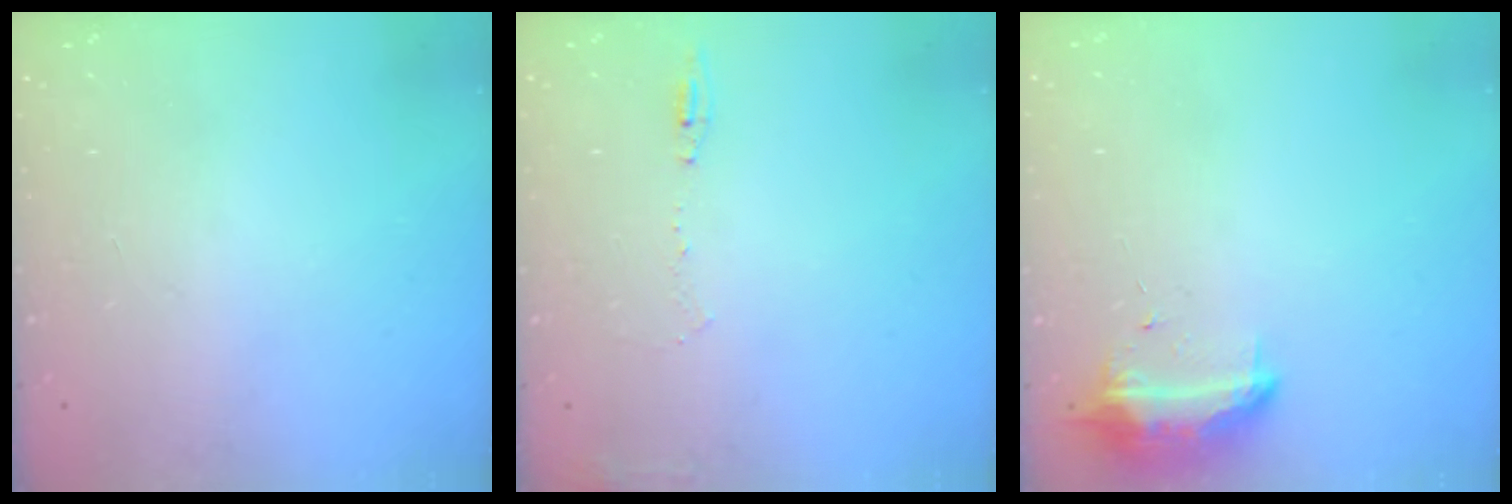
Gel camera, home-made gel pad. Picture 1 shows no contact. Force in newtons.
{"total": 6.2, "press": 6.0, "slide": 1.5}
{"total": 8.8, "press": 8.6, "slide": 1.5}